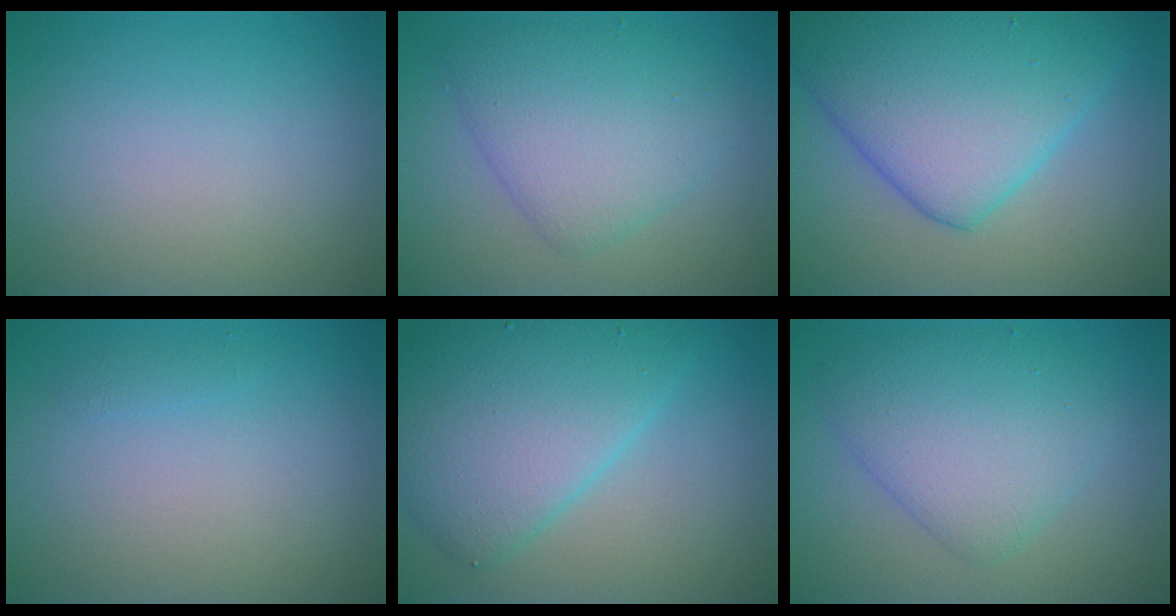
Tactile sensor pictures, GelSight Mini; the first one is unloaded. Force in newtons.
{"total": 5.4, "press": 5.4, "slide": 0.1}
{"total": 9.9, "press": 9.9, "slide": 0.3}
{"total": 0.5, "press": 0.5, "slide": 0.1}
{"total": 7.9, "press": 7.9, "slide": 0.4}
{"total": 5.4, "press": 5.4, "slide": 0.2}